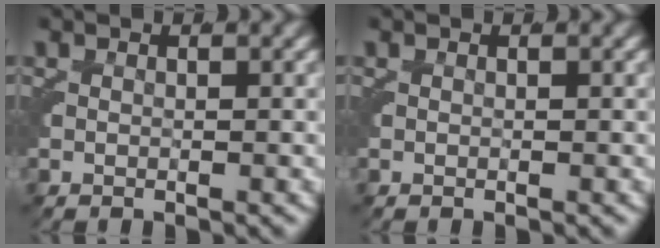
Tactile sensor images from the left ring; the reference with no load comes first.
{"total": 0.0}